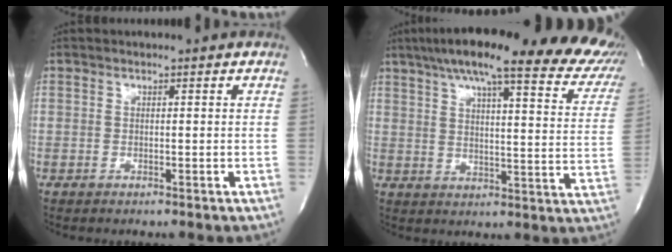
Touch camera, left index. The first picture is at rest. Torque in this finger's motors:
{"motor_torque": [1.15, -0.99, 0.88, 0.19]}